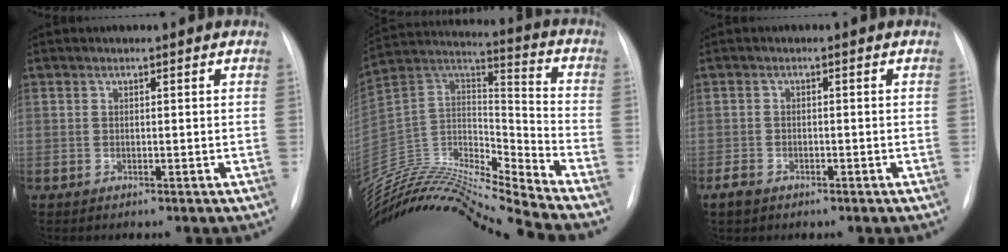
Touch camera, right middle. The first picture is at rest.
{"total": 25.1, "force": [-22.4, -1.6, 11.3], "torque": [-0.253, -0.016, -0.403]}
{"total": 2.1, "force": [-1.4, 1.4, 0.9], "torque": [-0.023, 0.001, -0.020]}